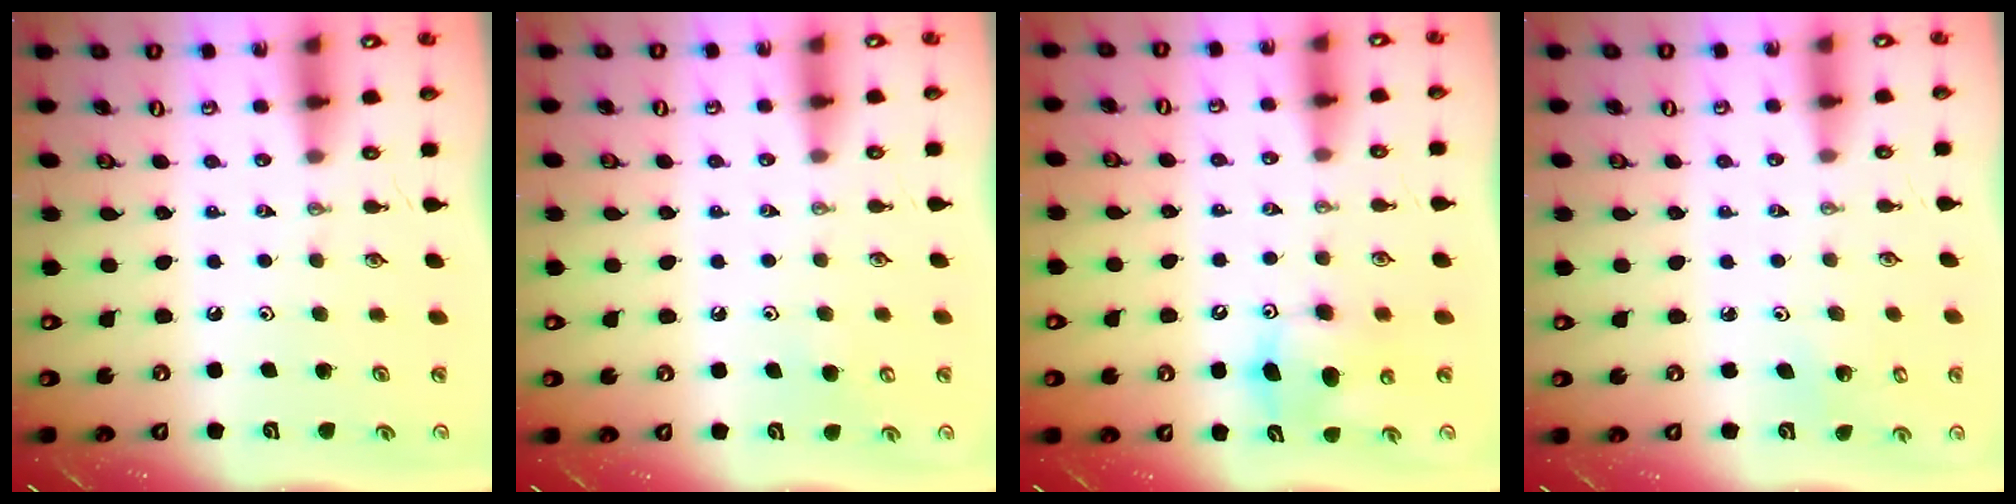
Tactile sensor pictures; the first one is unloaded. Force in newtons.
{"total": 4.3, "press": 4.3, "slide": 0.3}
{"total": 10.9, "press": 10.8, "slide": 1.5}
{"total": 2.8, "press": 2.8, "slide": 0.3}